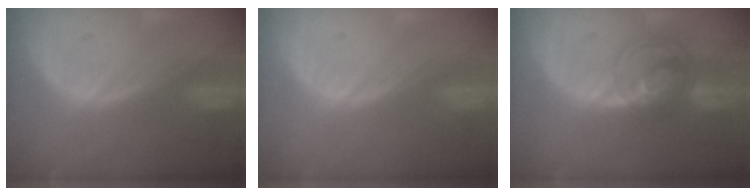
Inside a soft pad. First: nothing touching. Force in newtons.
{"total": 0.0}
{"total": 7.6, "press": 6.2, "slide": 4.3}